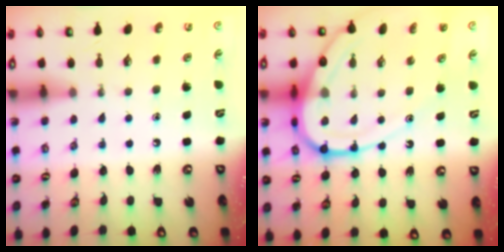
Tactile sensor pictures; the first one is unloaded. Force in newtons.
{"total": 16.9, "press": 16.8, "slide": 1.8}